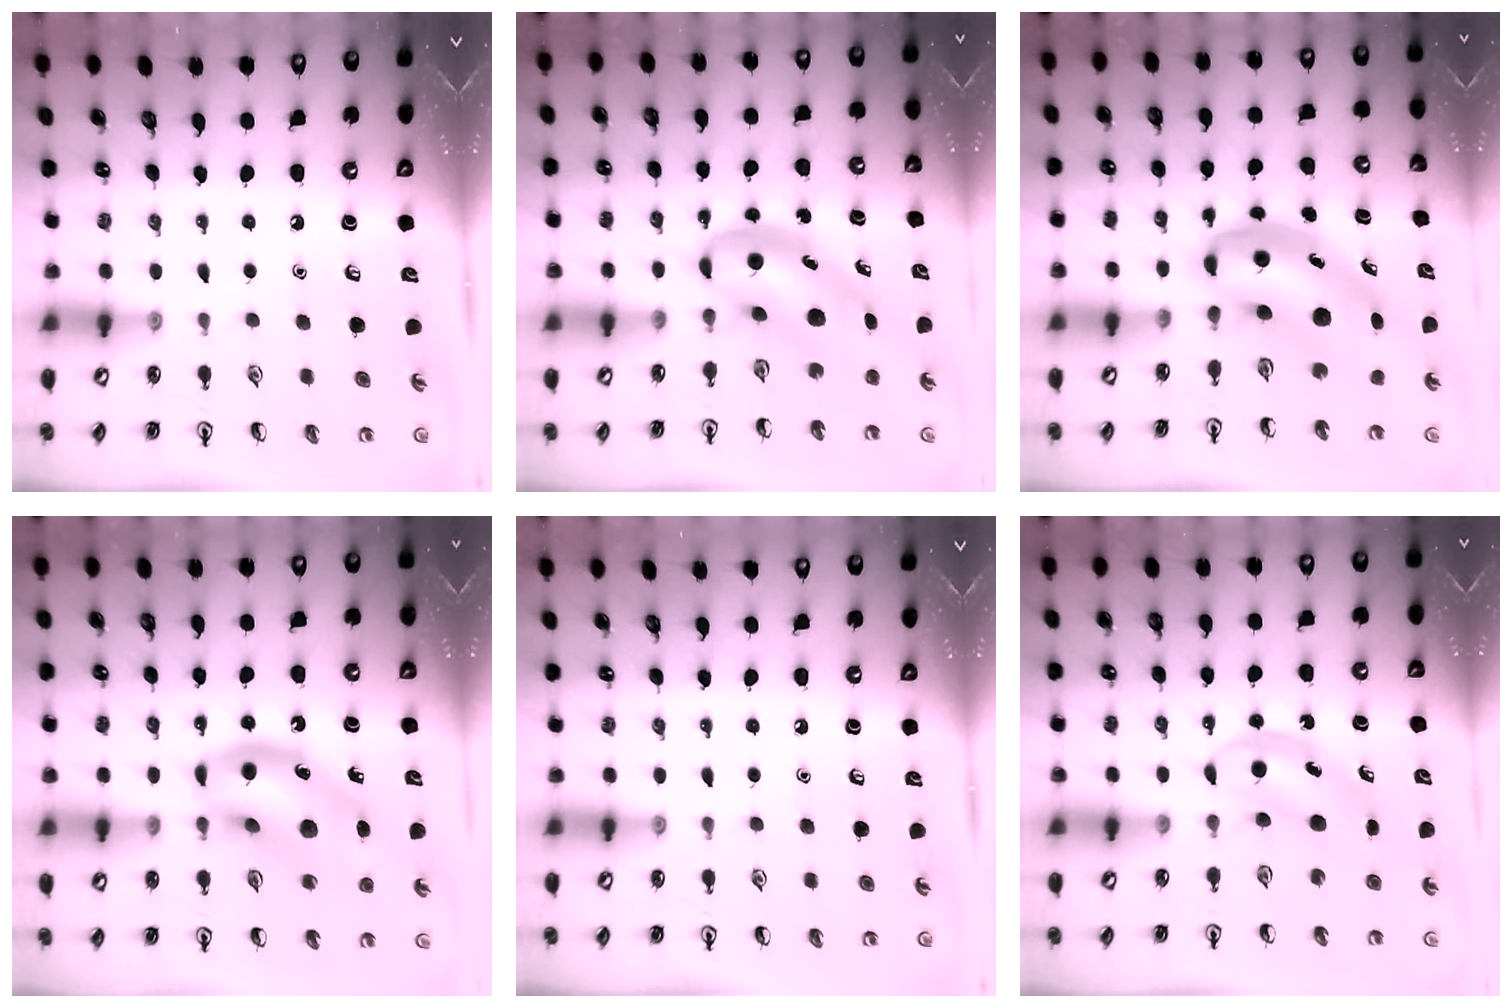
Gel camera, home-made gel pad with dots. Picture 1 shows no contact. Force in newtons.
{"total": 7.2, "press": 7.1, "slide": 1.3}
{"total": 7.5, "press": 7.2, "slide": 2.3}
{"total": 16.5, "press": 15.9, "slide": 4.5}
{"total": 0.0}
{"total": 5.0, "press": 5.0, "slide": 0.6}